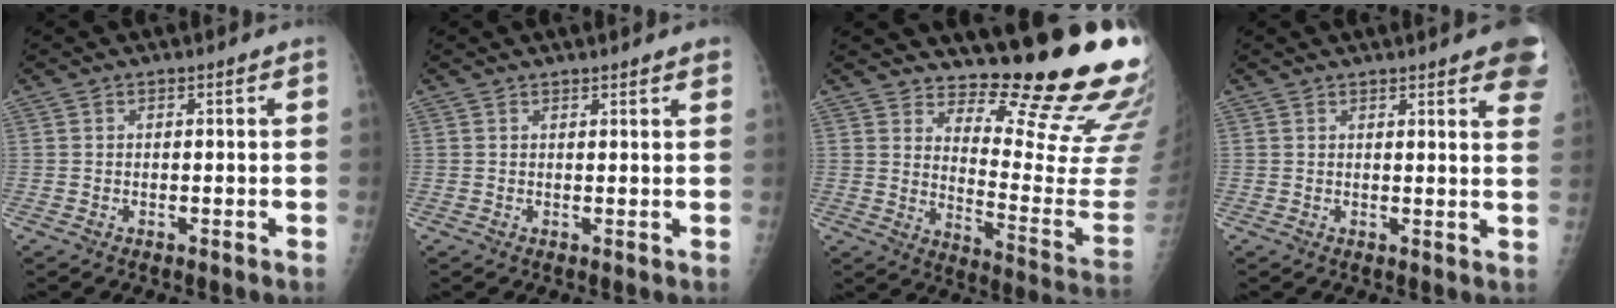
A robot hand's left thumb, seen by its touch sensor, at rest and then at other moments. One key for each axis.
{"total": 2.3, "fx": 2.0, "fy": 0.3, "fz": 1.2, "tx": -0.007, "ty": -0.004, "tz": 0.020}
{"total": 19.3, "fx": 15.8, "fy": 3.3, "fz": 10.5, "tx": -0.108, "ty": -0.177, "tz": 0.216}
{"total": 10.5, "fx": 6.7, "fy": 2.3, "fz": 7.7, "tx": -0.069, "ty": -0.018, "tz": 0.065}